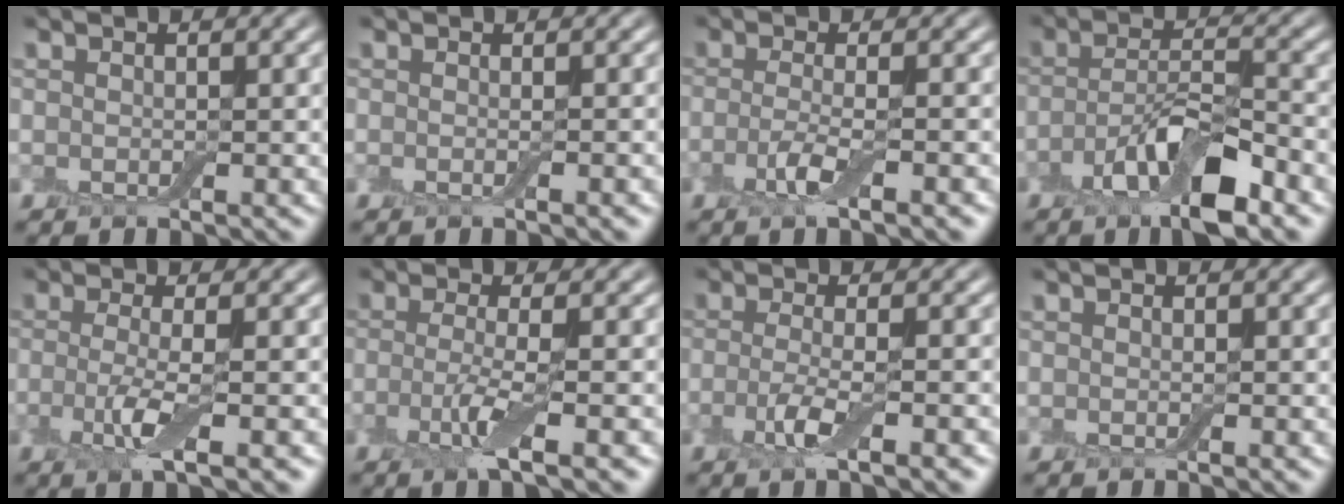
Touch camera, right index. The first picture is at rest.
{"total": 1.2, "force": [-0.3, 0.1, 1.2], "torque": [-0.017, -0.005, -0.006]}
{"total": 3.2, "force": [-1.2, 0.7, 2.9], "torque": [-0.060, -0.004, -0.028]}
{"total": 6.5, "force": [-3.2, 2.0, 5.3], "torque": [-0.100, 0.001, -0.062]}
{"total": 3.6, "force": [-0.8, 0.8, 3.4], "torque": [-0.071, -0.012, -0.017]}
{"total": 3.6, "force": [-1.0, 0.7, 3.4], "torque": [-0.069, -0.008, -0.025]}
{"total": 3.6, "force": [-1.3, 0.8, 3.2], "torque": [-0.068, -0.006, -0.028]}
{"total": 0.0}